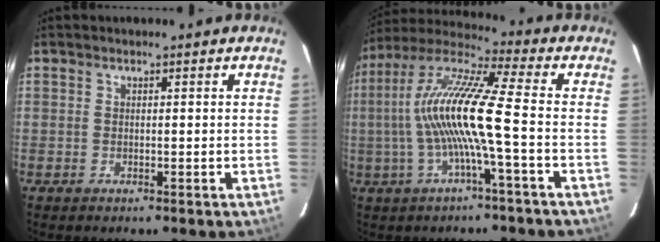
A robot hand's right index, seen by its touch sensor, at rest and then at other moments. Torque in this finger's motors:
{"motor_torque": [1.80, -0.34, 1.05, 0.21]}